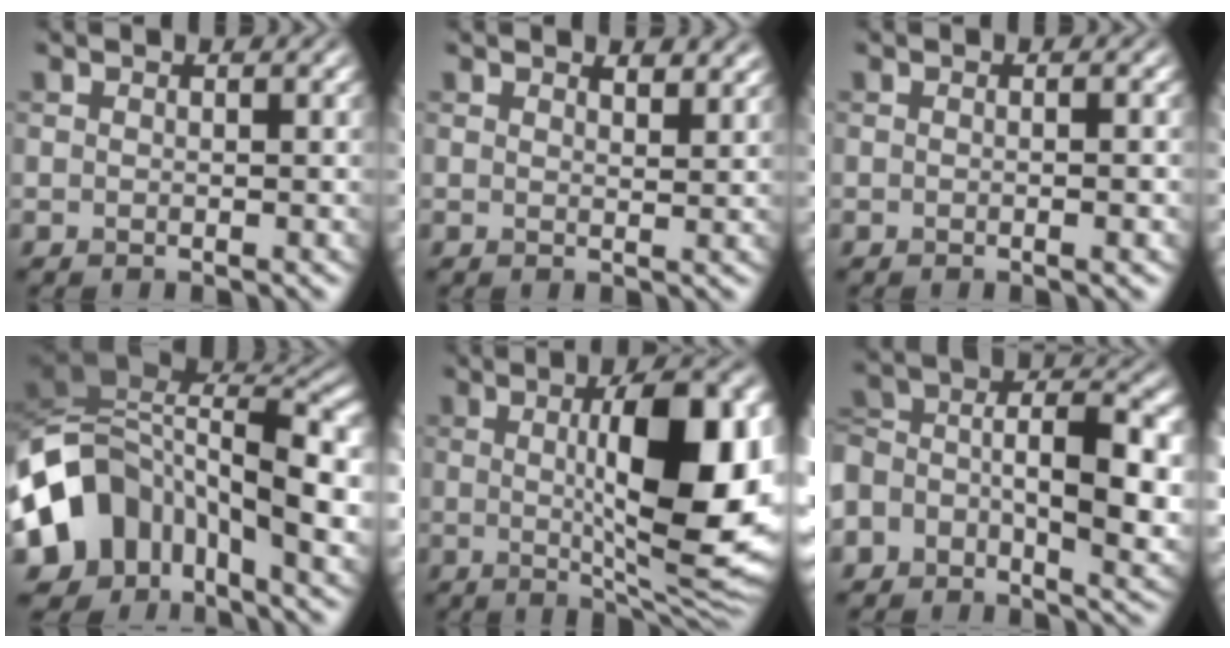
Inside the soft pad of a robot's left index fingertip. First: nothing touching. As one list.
[{"total": 1.9, "force": [1.5, 0.6, 0.9], "torque": [-0.013, -0.005, 0.029]}, {"total": 1.6, "force": [-0.1, 0.5, 1.5], "torque": [-0.011, -0.002, -0.006]}, {"total": 12.7, "force": [-3.5, 8.1, 9.1], "torque": [-0.157, 0.006, -0.072]}, {"total": 14.0, "force": [1.0, 4.1, 13.3], "torque": [-0.172, 0.002, 0.014]}, {"total": 11.2, "force": [-1.2, 6.8, 8.8], "torque": [-0.145, 0.012, -0.026]}]